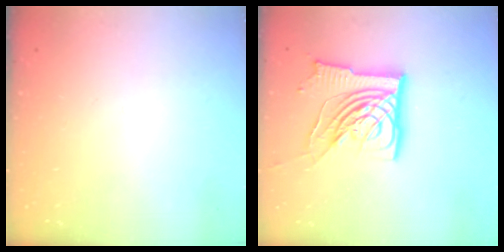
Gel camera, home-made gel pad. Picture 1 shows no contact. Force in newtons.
{"total": 16.1, "press": 16.0, "slide": 1.8}